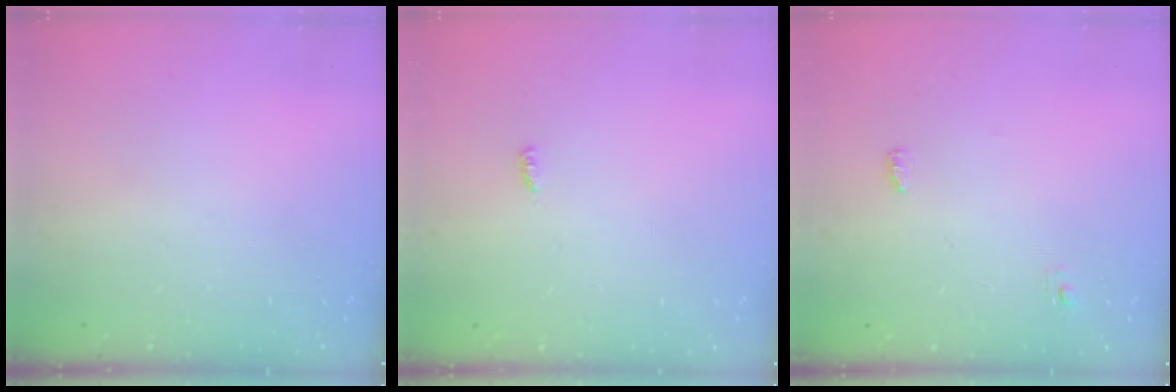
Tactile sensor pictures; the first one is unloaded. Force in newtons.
{"total": 3.0, "press": 3.0, "slide": 0.0}
{"total": 3.5, "press": 3.4, "slide": 0.9}